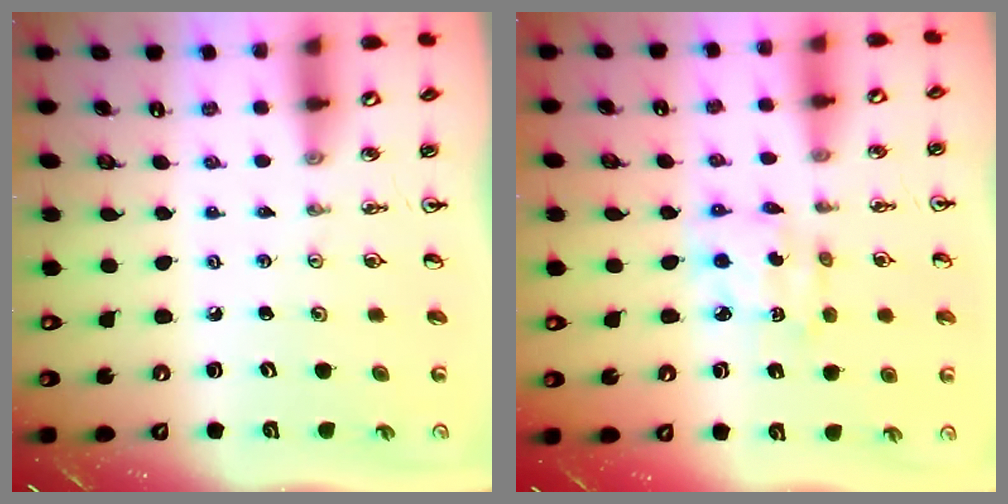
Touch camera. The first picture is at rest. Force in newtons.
{"total": 5.3, "press": 5.3, "slide": 0.4}